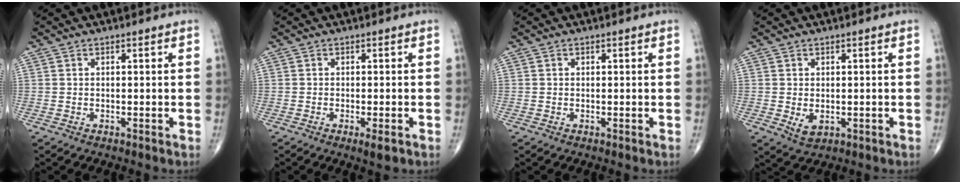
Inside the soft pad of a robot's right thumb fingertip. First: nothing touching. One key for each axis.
{"total": 2.5, "fx": -1.2, "fy": 0.6, "fz": 2.1, "tx": -0.032, "ty": -0.004, "tz": -0.018}
{"total": 0.0}
{"total": 2.9, "fx": -0.3, "fy": 1.9, "fz": 2.1, "tx": -0.029, "ty": -0.005, "tz": 0.004}